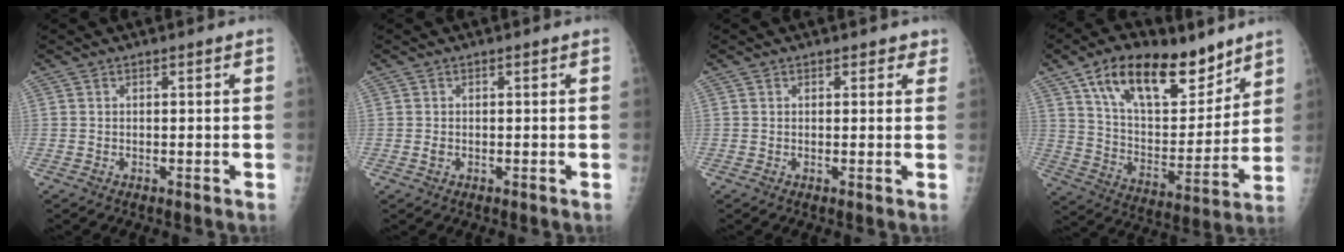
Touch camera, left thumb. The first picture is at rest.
{"total": 0.7, "force": [-0.3, 0.5, 0.4], "torque": [-0.003, 0.000, -0.003]}
{"total": 1.8, "force": [1.2, 1.2, 0.4], "torque": [0.020, -0.003, 0.006]}
{"total": 21.5, "force": [13.6, 10.4, 13.1], "torque": [-0.178, -0.056, 0.237]}